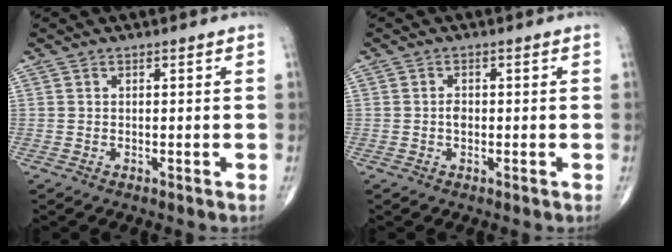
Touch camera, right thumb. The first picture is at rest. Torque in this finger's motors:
{"motor_torque": [0.75, 0.72, 0.25, -0.50, -0.03]}